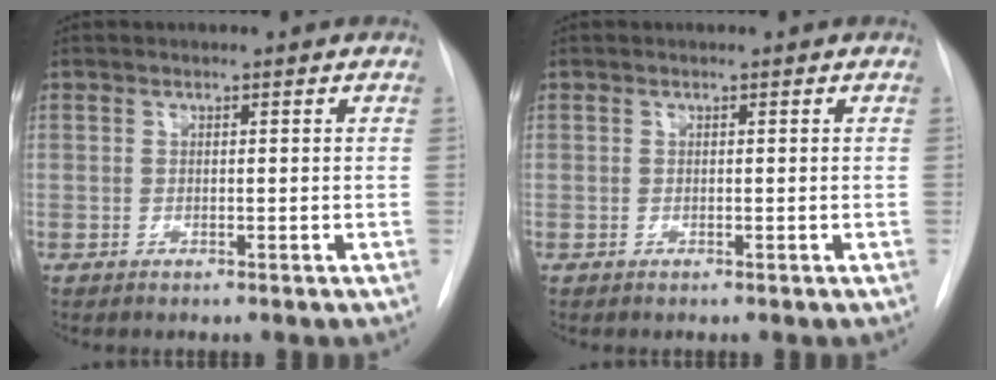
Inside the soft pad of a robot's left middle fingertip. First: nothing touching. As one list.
[{"total": 0.0}]